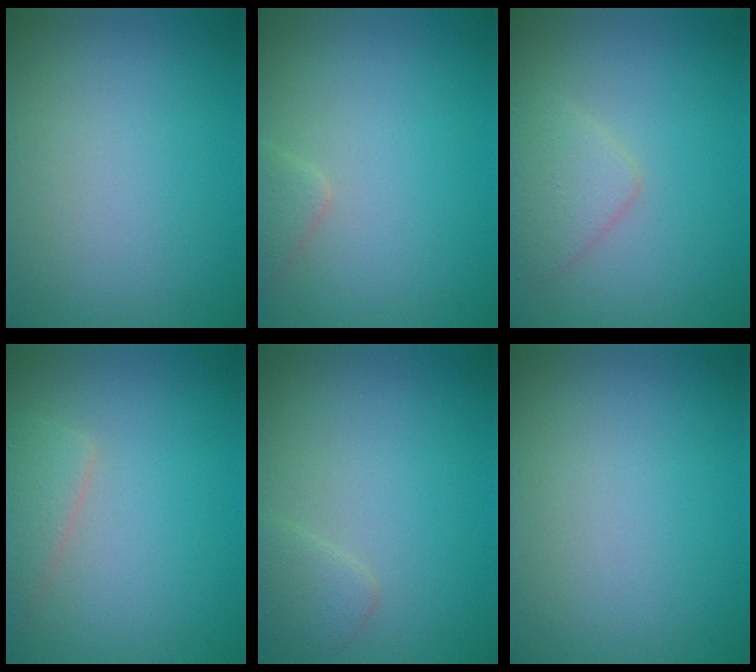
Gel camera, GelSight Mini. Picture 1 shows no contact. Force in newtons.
{"total": 1.2, "press": 1.2, "slide": 0.1}
{"total": 2.3, "press": 2.3, "slide": 0.1}
{"total": 2.3, "press": 2.3, "slide": 0.1}
{"total": 1.4, "press": 1.4, "slide": 0.1}
{"total": 0.0}